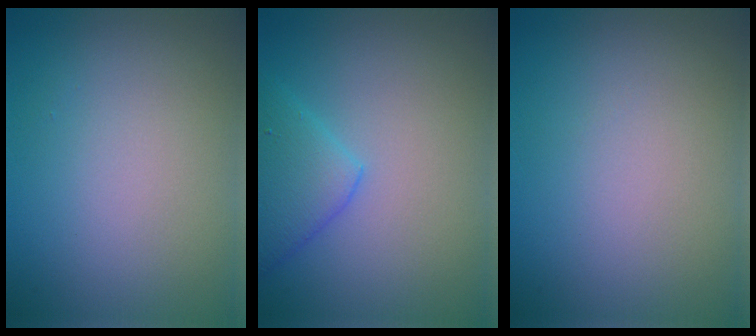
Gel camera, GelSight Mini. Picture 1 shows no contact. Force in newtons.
{"total": 3.5, "press": 3.5, "slide": 0.3}
{"total": 0.0}